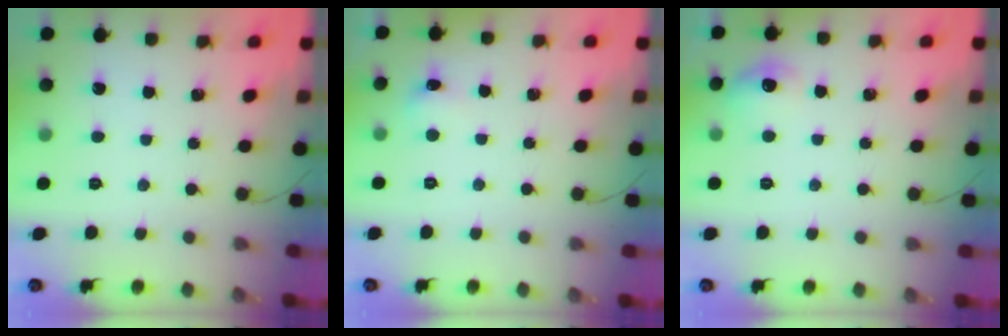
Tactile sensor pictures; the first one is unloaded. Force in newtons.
{"total": 4.9, "press": 4.7, "slide": 1.5}
{"total": 7.5, "press": 7.4, "slide": 1.5}